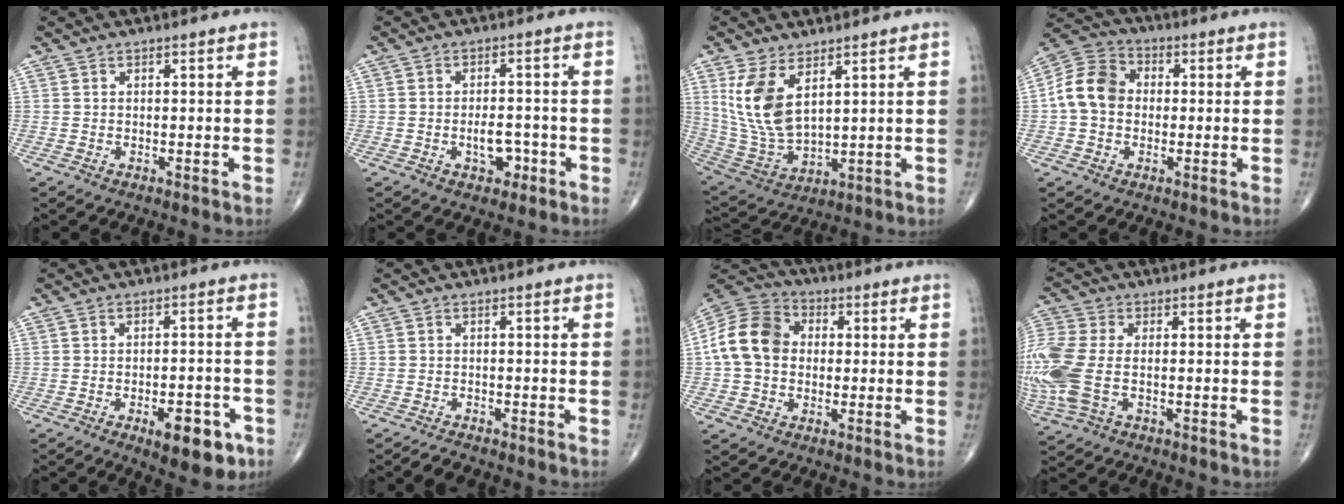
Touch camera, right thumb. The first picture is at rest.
{"total": 4.5, "force": [-1.9, 2.6, 3.1], "torque": [-0.030, 0.014, -0.026]}
{"total": 12.4, "force": [4.8, 6.2, 9.7], "torque": [-0.194, -0.025, 0.114]}
{"total": 10.0, "force": [-0.1, 8.0, 6.0], "torque": [-0.104, 0.030, -0.015]}
{"total": 9.5, "force": [-4.7, 3.8, 7.3], "torque": [-0.078, 0.019, -0.060]}
{"total": 2.3, "force": [-2.2, 0.4, 0.7], "torque": [-0.018, 0.004, -0.036]}
{"total": 12.7, "force": [0.4, 10.0, 7.8], "torque": [-0.138, 0.033, -0.002]}
{"total": 14.5, "force": [-2.0, 8.4, 11.6], "torque": [-0.319, 0.002, -0.033]}